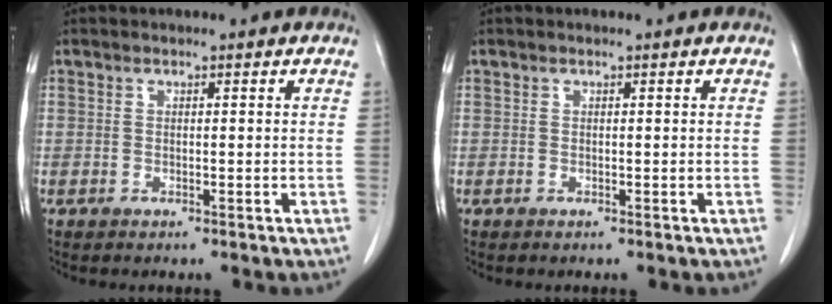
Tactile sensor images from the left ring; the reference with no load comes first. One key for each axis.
{"total": 0.0}